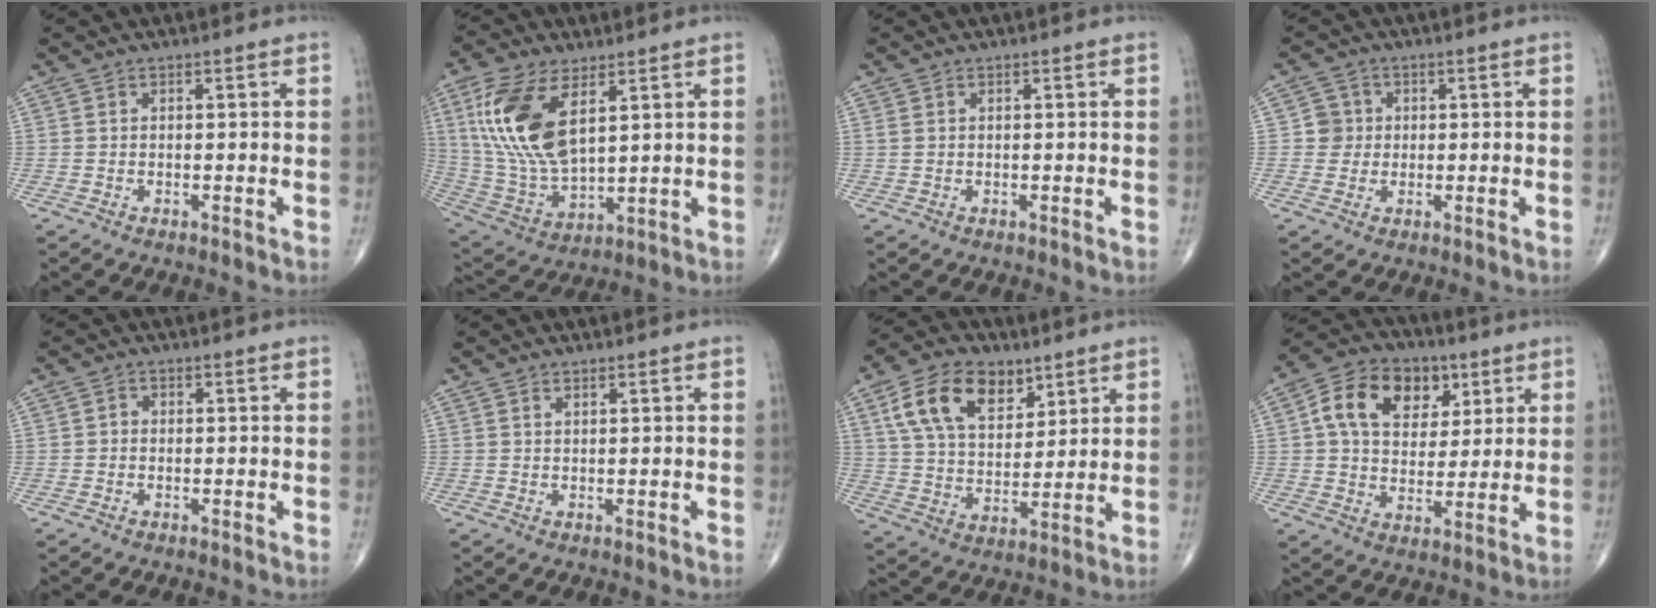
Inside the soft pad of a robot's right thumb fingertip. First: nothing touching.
{"total": 17.6, "force": [6.3, 8.6, 14.0], "torque": [-0.287, -0.021, 0.131]}
{"total": 0.9, "force": [0.3, 0.6, 0.5], "torque": [-0.016, 0.006, 0.008]}
{"total": 3.4, "force": [0.3, 3.4, 0.3], "torque": [0.023, 0.006, -0.001]}
{"total": 1.0, "force": [-0.2, 0.8, 0.5], "torque": [-0.001, 0.003, -0.008]}
{"total": 0.5, "force": [0.4, 0.1, 0.3], "torque": [-0.005, -0.001, 0.007]}
{"total": 14.9, "force": [7.4, 9.2, 9.2], "torque": [-0.138, -0.022, 0.139]}
{"total": 15.1, "force": [5.2, 10.9, 9.1], "torque": [-0.127, 0.002, 0.084]}